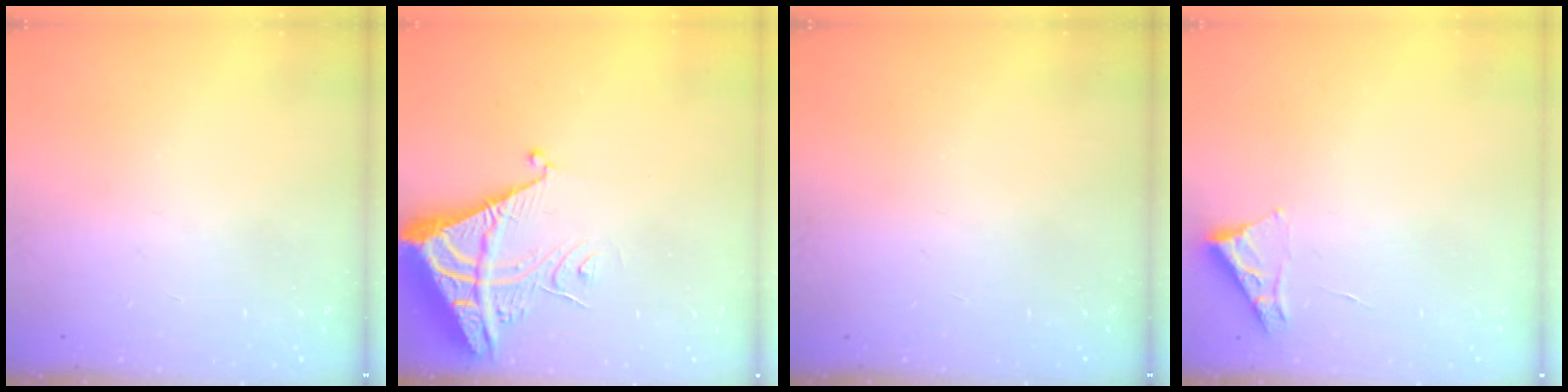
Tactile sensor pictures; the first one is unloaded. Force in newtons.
{"total": 7.0, "press": 6.9, "slide": 0.7}
{"total": 0.0}
{"total": 3.4, "press": 3.3, "slide": 0.5}